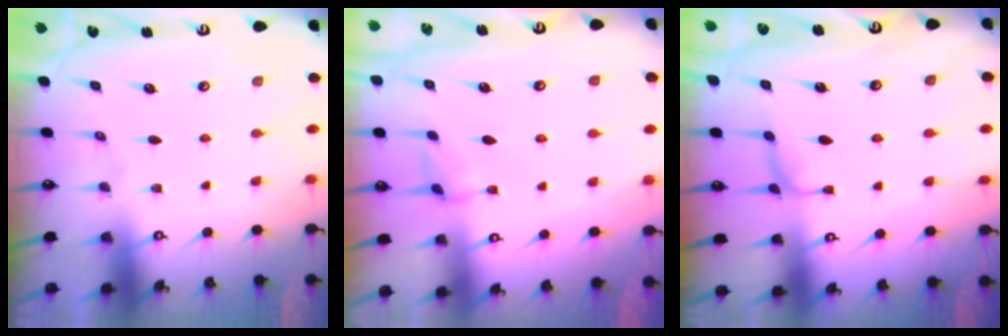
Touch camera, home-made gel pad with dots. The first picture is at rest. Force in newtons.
{"total": 2.8, "press": 2.8, "slide": 0.4}
{"total": 2.0, "press": 1.9, "slide": 0.5}